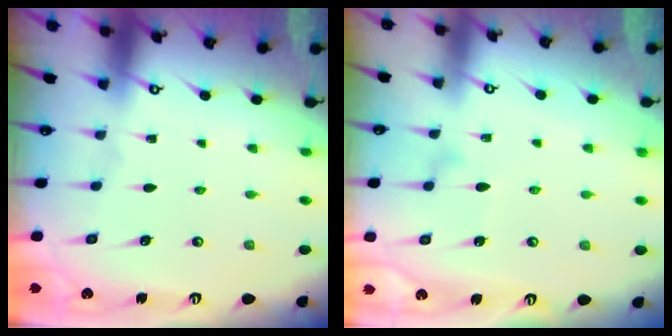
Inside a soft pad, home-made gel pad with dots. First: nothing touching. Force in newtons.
{"total": 7.5, "press": 7.4, "slide": 0.5}